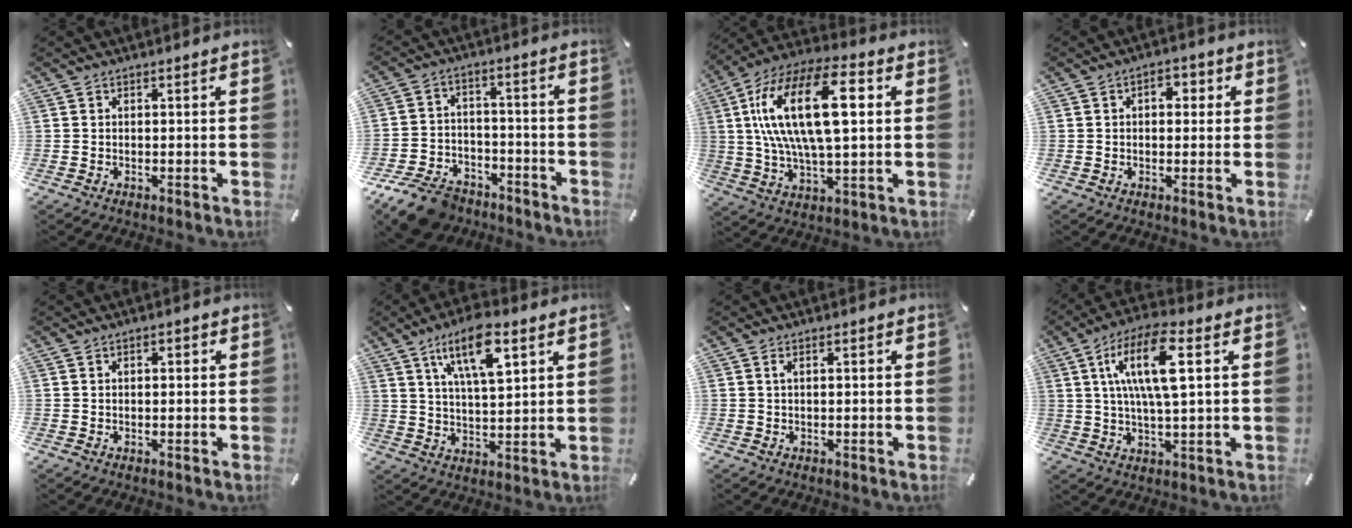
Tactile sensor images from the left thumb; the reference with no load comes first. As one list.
[{"total": 10.9, "force": [-8.3, 5.9, 4.0], "torque": [-0.071, 0.055, -0.151]}, {"total": 22.5, "force": [5.2, 9.6, 19.7], "torque": [-0.403, -0.005, 0.070]}, {"total": 4.2, "force": [0.6, 2.8, 3.0], "torque": [-0.030, -0.001, 0.000]}, {"total": 1.2, "force": [0.1, 0.7, 1.0], "torque": [-0.019, 0.006, -0.001]}, {"total": 12.4, "force": [7.0, 4.5, 9.2], "torque": [-0.160, -0.015, 0.120]}, {"total": 1.3, "force": [0.2, 0.3, 1.2], "torque": [-0.024, 0.000, 0.003]}, {"total": 13.7, "force": [3.9, 3.9, 12.6], "torque": [-0.258, 0.002, 0.062]}]